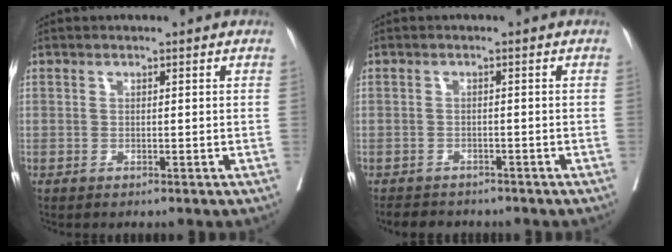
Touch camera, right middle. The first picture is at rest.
{"total": 5.2, "force": [-4.7, 1.9, 1.4], "torque": [-0.027, -0.006, -0.064]}